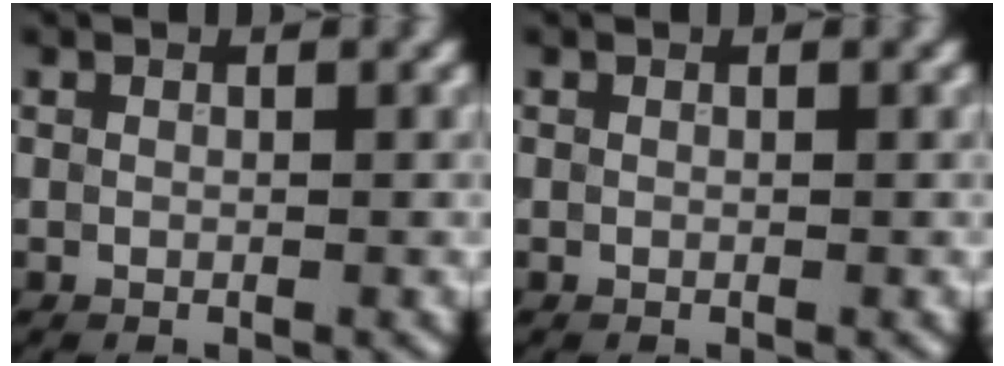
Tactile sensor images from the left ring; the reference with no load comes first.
{"total": 0.0}